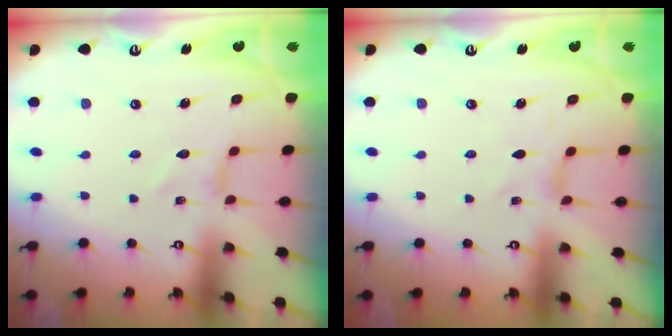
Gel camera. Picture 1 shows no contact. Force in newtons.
{"total": 0.0}